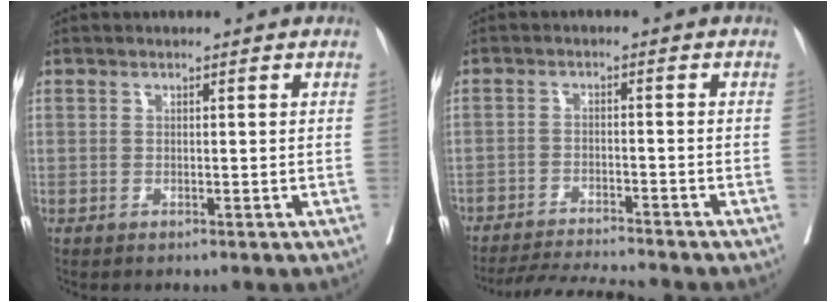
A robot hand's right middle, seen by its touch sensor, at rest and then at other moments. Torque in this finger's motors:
{"motor_torque": [1.07, -1.07, 0.40, 0.14]}